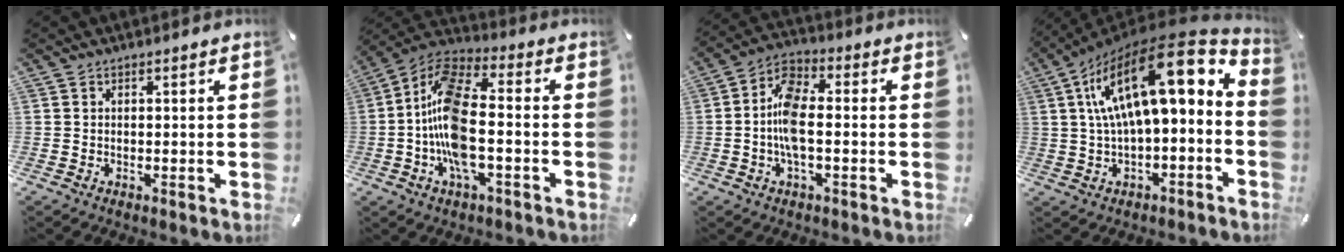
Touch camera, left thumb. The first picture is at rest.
{"total": 14.5, "force": [-3.3, 6.4, 12.6], "torque": [-0.275, 0.001, -0.064]}
{"total": 9.1, "force": [-1.5, 4.4, 7.8], "torque": [-0.167, 0.004, -0.027]}
{"total": 21.5, "force": [6.1, 8.6, 18.8], "torque": [-0.321, -0.035, 0.096]}